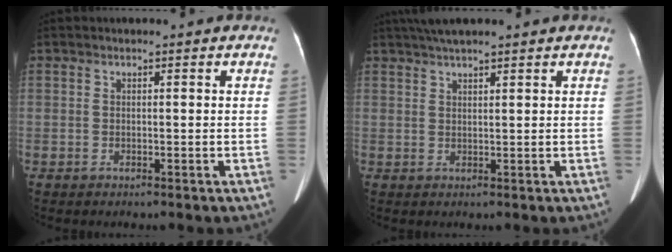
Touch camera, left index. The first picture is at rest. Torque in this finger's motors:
{"motor_torque": [-0.73, -0.34, -0.43, -0.07]}